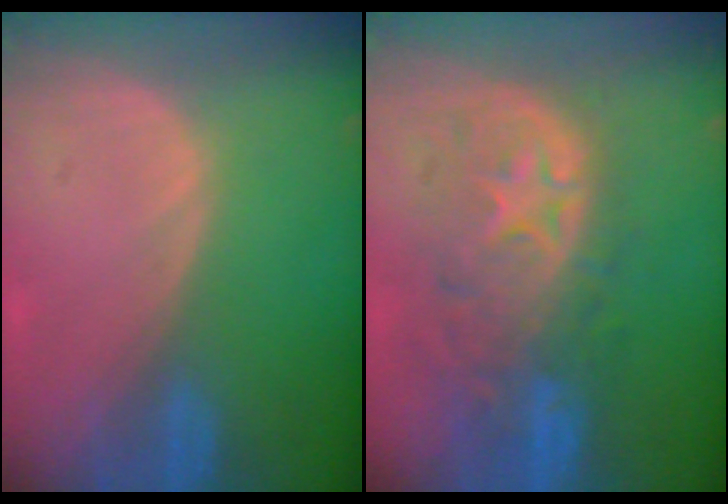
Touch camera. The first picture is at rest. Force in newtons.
{"total": 10.4, "press": 9.4, "slide": 4.3}